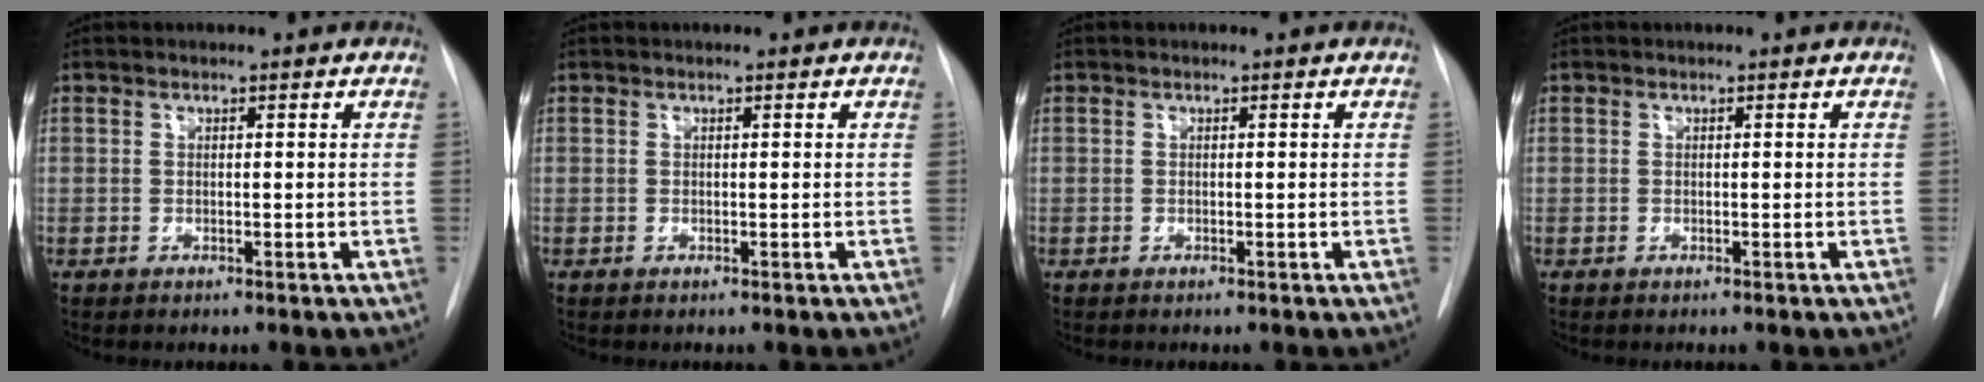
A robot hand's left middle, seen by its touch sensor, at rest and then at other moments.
{"total": 0.0}
{"total": 0.0}
{"total": 0.0}